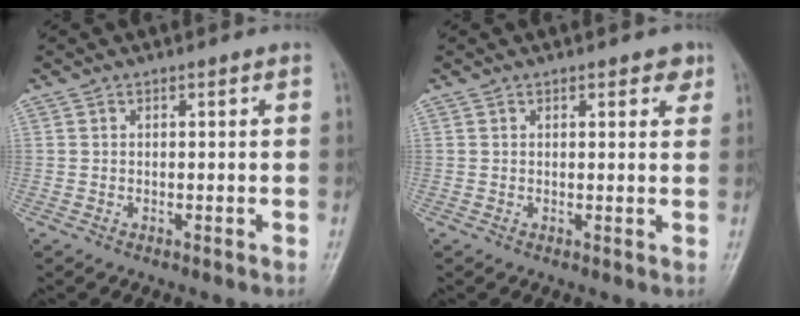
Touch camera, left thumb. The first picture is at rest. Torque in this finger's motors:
{"motor_torque": [-0.05, 0.05, -0.11, -0.12, 0.02]}